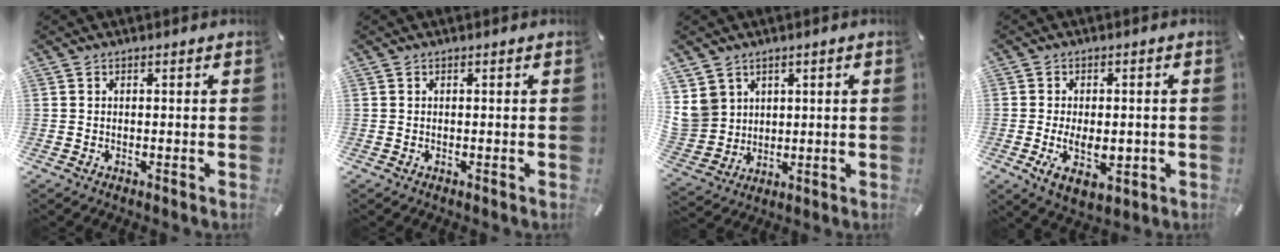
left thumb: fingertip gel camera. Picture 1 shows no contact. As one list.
[{"total": 0.0}, {"total": 8.3, "force": [3.7, 7.4, 0.7], "torque": [-0.042, -0.020, 0.075]}, {"total": 8.1, "force": [-1.6, 4.9, 6.2], "torque": [-0.109, -0.002, -0.025]}]